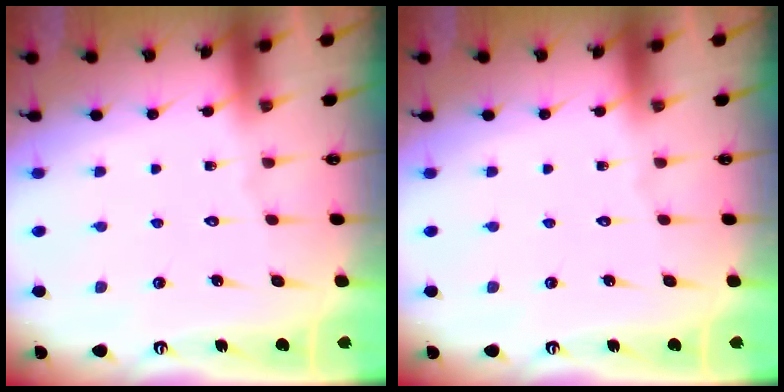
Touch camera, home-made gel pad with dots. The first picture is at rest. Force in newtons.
{"total": 0.0}